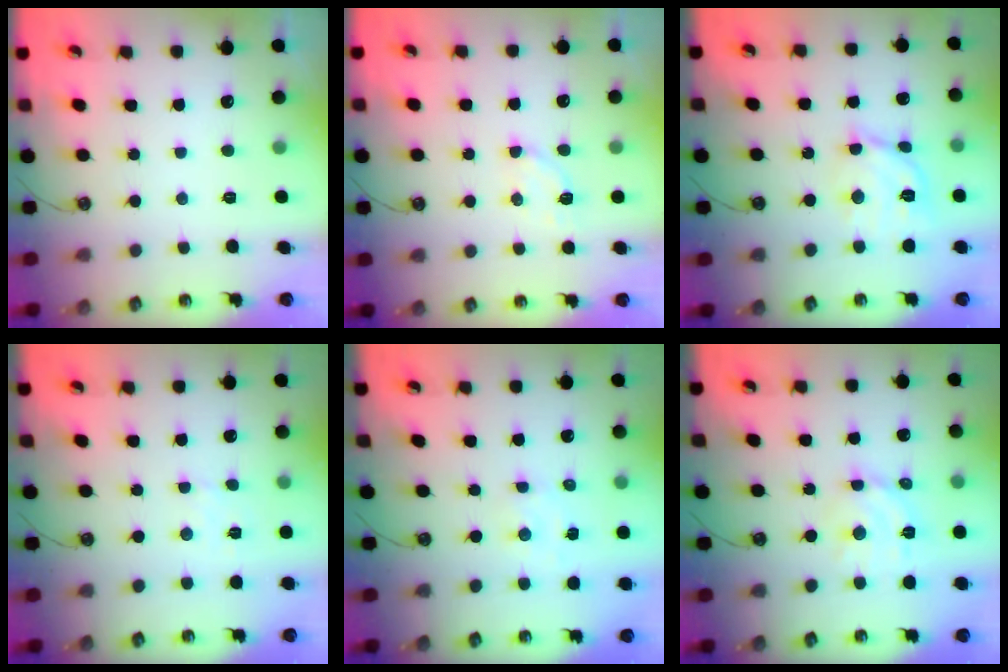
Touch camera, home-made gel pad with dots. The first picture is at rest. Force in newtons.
{"total": 5.2, "press": 5.0, "slide": 1.2}
{"total": 13.1, "press": 13.0, "slide": 1.3}
{"total": 1.7, "press": 1.6, "slide": 0.4}
{"total": 3.0, "press": 3.0, "slide": 0.4}
{"total": 11.6, "press": 11.6, "slide": 0.8}